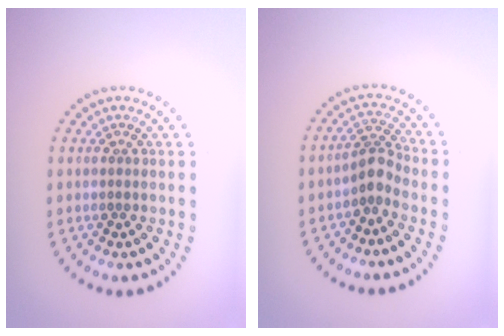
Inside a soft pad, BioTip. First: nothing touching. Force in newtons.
{"total": 2.5, "press": 1.9, "slide": 1.7}